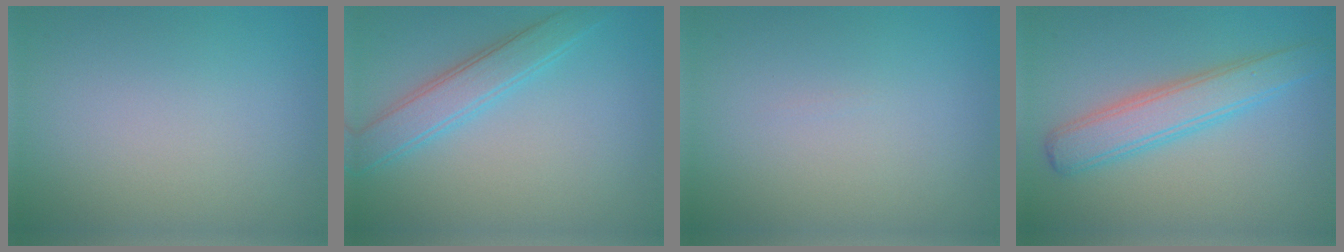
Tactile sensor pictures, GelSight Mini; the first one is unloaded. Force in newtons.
{"total": 3.3, "press": 3.3, "slide": 0.0}
{"total": 0.0}
{"total": 4.3, "press": 4.3, "slide": 0.1}